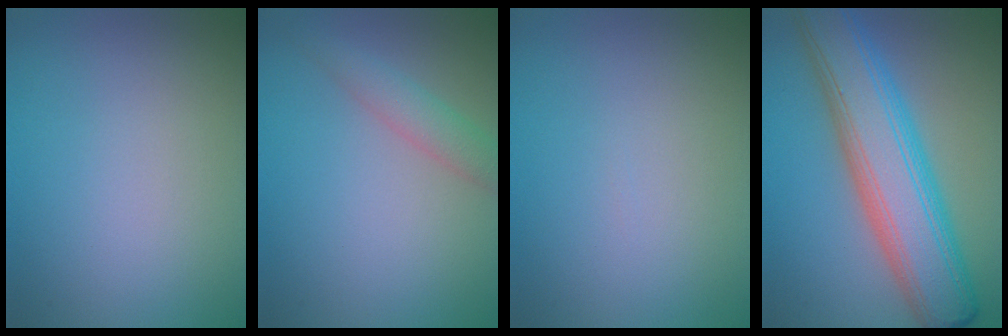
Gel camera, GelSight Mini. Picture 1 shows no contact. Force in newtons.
{"total": 2.3, "press": 2.3, "slide": 0.0}
{"total": 0.0}
{"total": 9.9, "press": 9.9, "slide": 0.3}